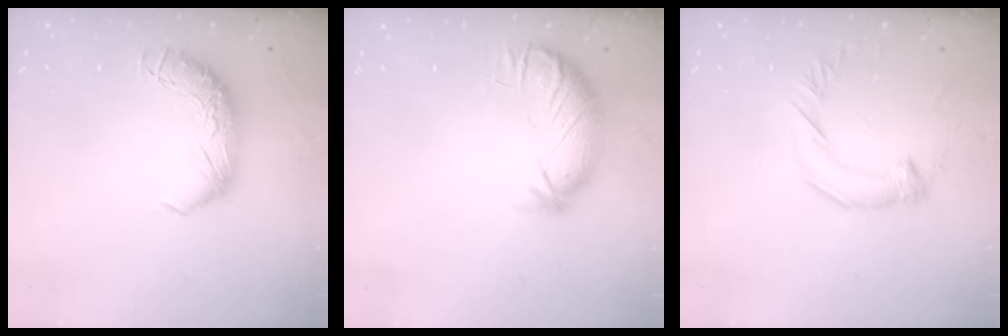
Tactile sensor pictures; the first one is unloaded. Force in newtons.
{"total": 3.9, "press": 3.3, "slide": 2.0}
{"total": 2.1, "press": 2.0, "slide": 0.5}